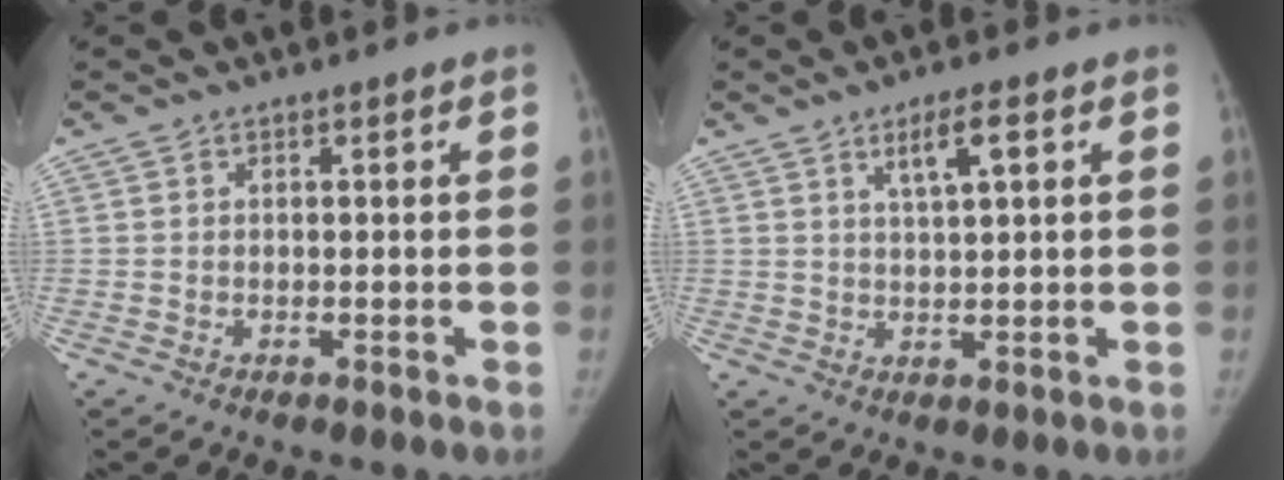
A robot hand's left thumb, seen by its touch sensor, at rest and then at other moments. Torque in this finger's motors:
{"motor_torque": [-0.19, -0.01, 0.70, -0.15, 0.12]}